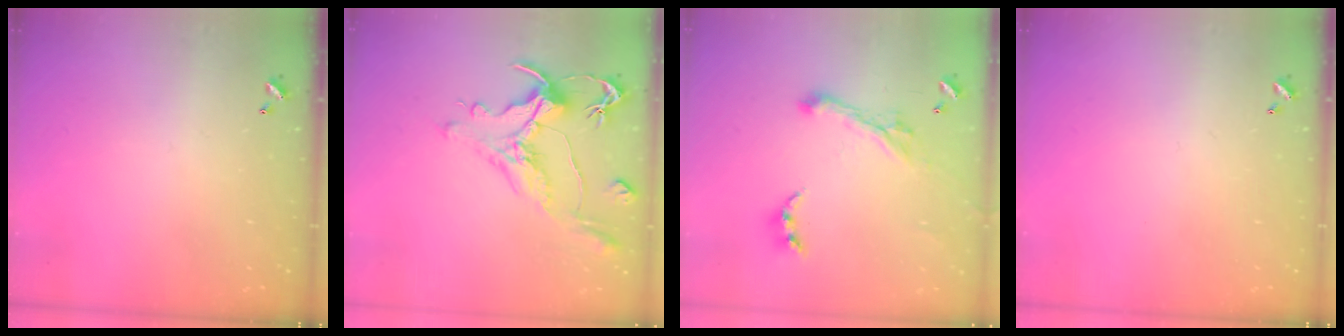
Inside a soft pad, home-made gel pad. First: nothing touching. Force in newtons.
{"total": 1.5, "press": 0.4, "slide": 1.5}
{"total": 2.8, "press": 2.5, "slide": 1.3}
{"total": 0.0}